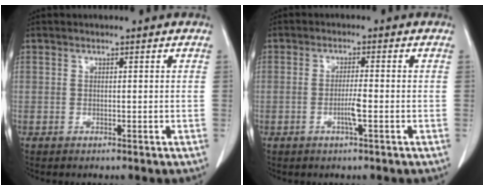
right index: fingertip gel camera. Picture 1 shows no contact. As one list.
[{"total": 2.7, "force": [-0.9, -0.2, 2.6], "torque": [-0.049, -0.002, -0.019]}]